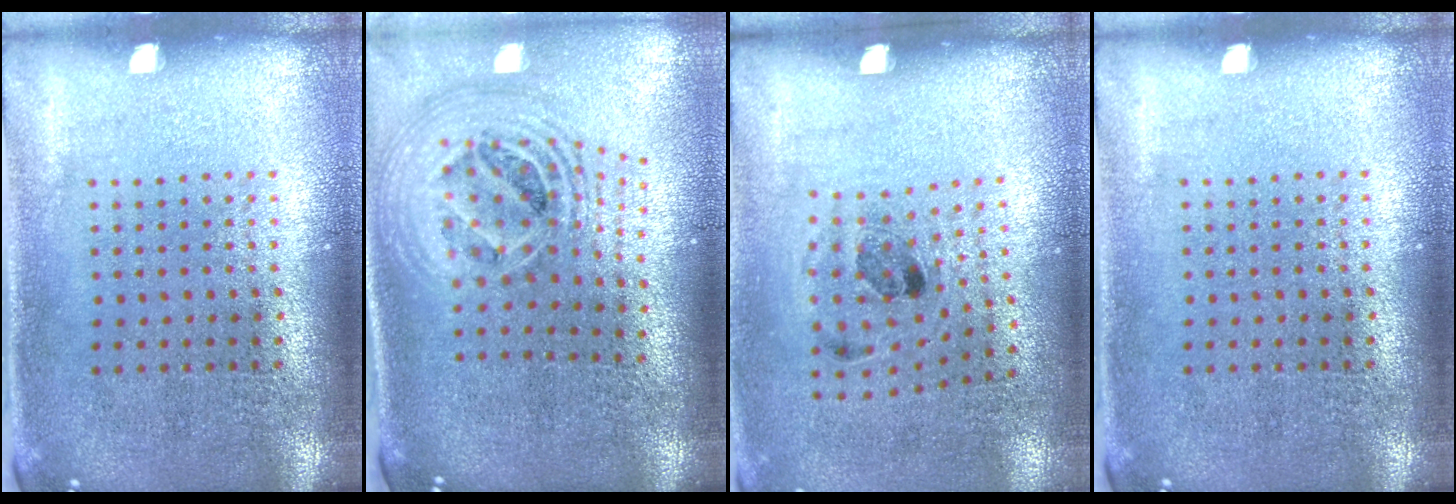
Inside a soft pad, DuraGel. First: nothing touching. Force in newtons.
{"total": 2.5, "press": 1.8, "slide": 1.7}
{"total": 1.2, "press": 0.7, "slide": 0.9}
{"total": 0.0}